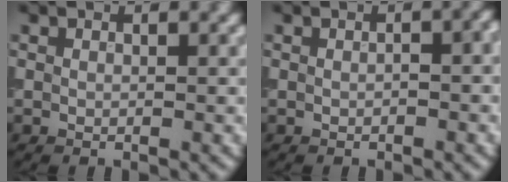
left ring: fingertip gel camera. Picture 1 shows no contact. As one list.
[{"total": 1.6, "force": [-0.1, 0.7, 1.4], "torque": [-0.016, 0.001, -0.002]}]